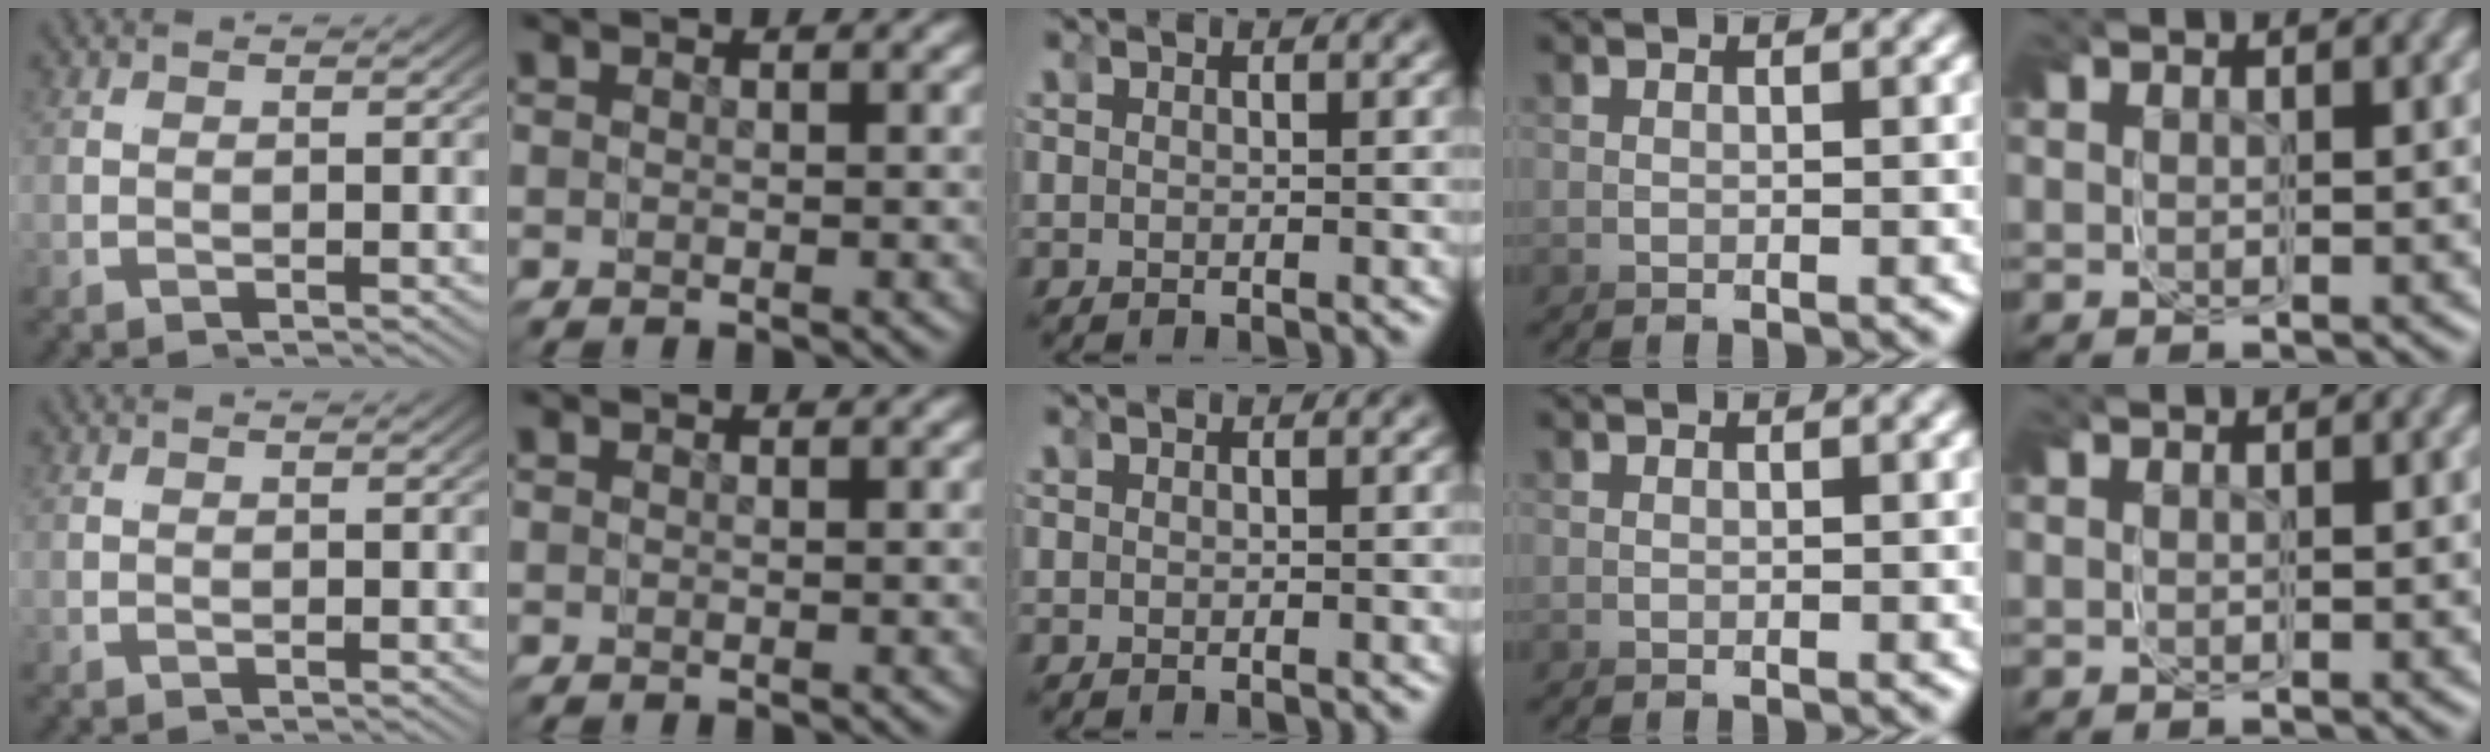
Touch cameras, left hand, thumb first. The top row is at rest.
{}